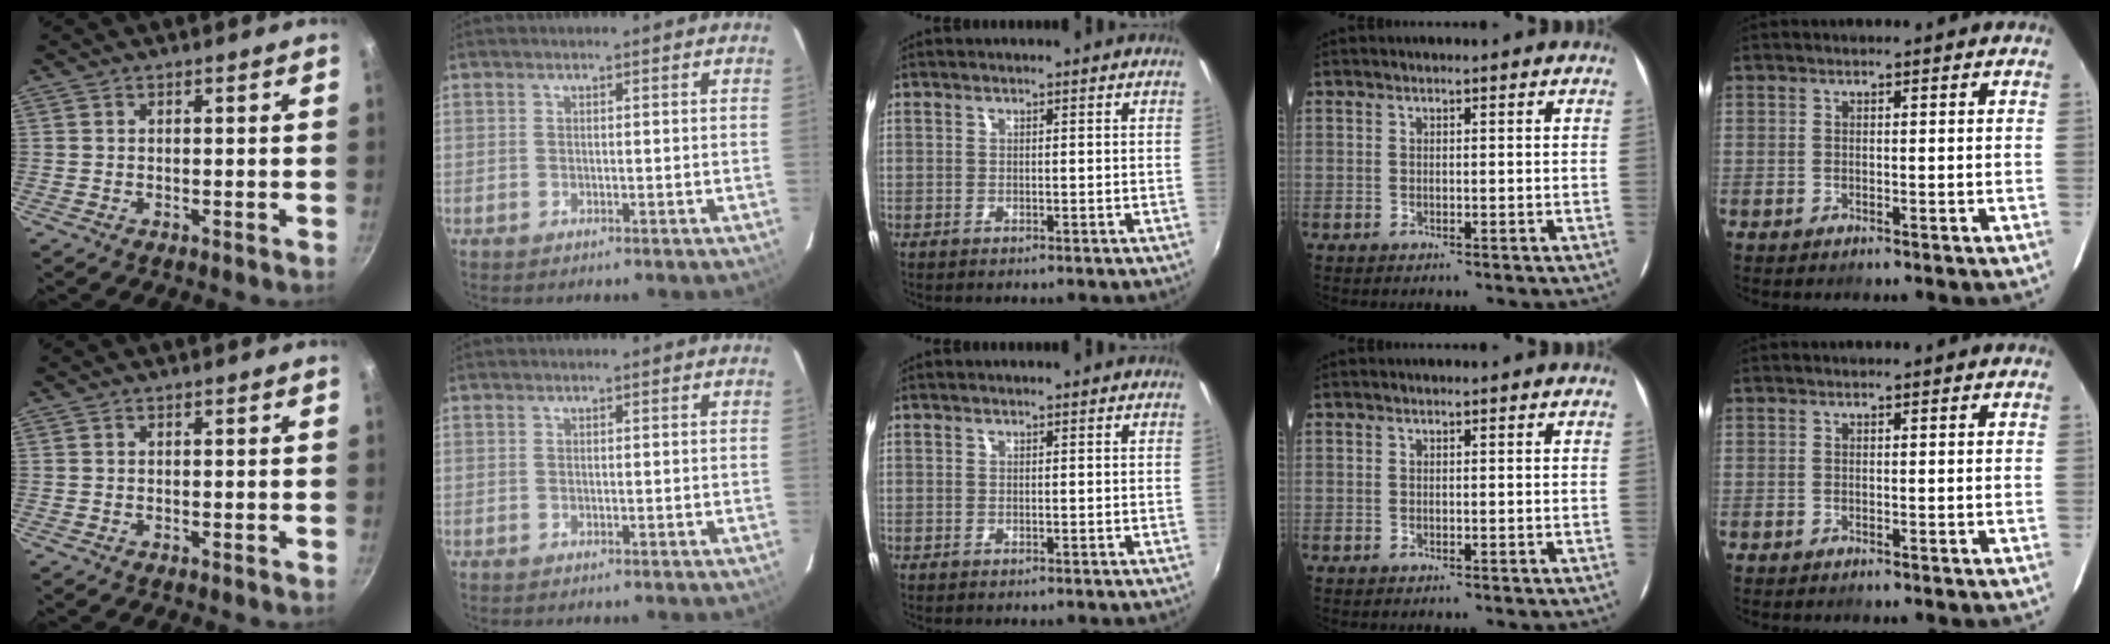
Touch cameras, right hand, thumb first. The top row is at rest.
{}